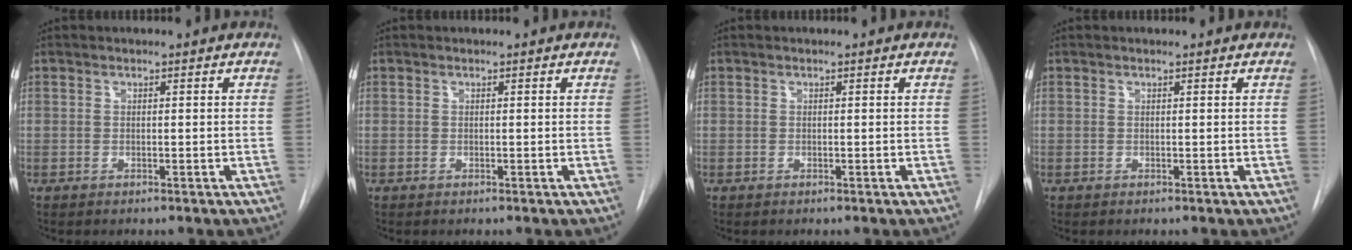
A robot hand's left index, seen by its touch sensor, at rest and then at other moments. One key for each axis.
{"total": 0.0}
{"total": 0.0}
{"total": 0.5, "fx": 0.5, "fy": -0.1, "fz": 0.1, "tx": -0.007, "ty": 0.003, "tz": 0.007}